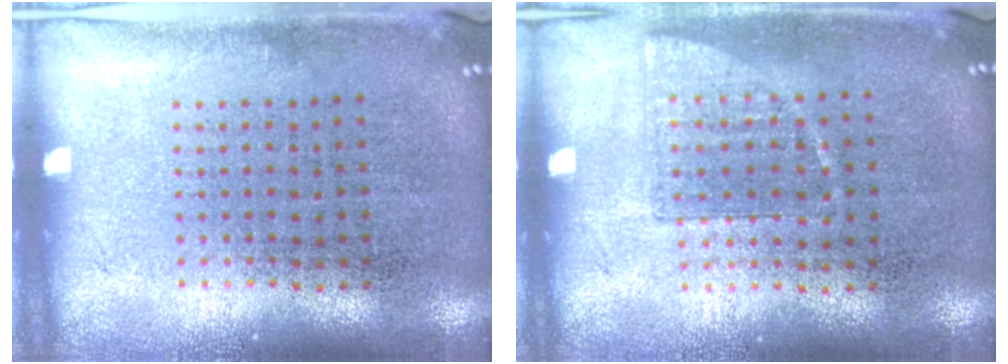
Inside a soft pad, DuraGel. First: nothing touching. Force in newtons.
{"total": 0.7, "press": 0.7, "slide": 0.2}